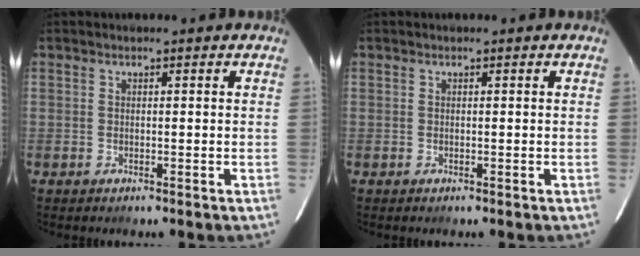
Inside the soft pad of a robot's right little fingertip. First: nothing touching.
{"total": 0.0}